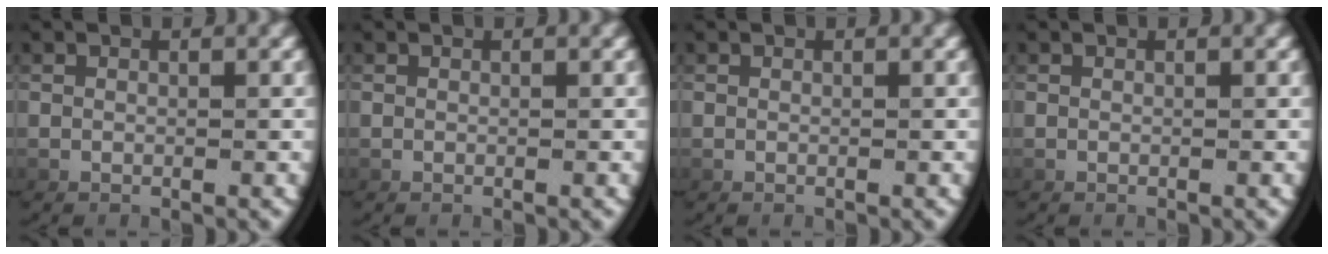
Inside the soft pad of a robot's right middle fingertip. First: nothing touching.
{"total": 0.0}
{"total": 0.0}
{"total": 1.6, "force": [0.2, -1.5, -0.5], "torque": [0.011, 0.001, 0.011]}